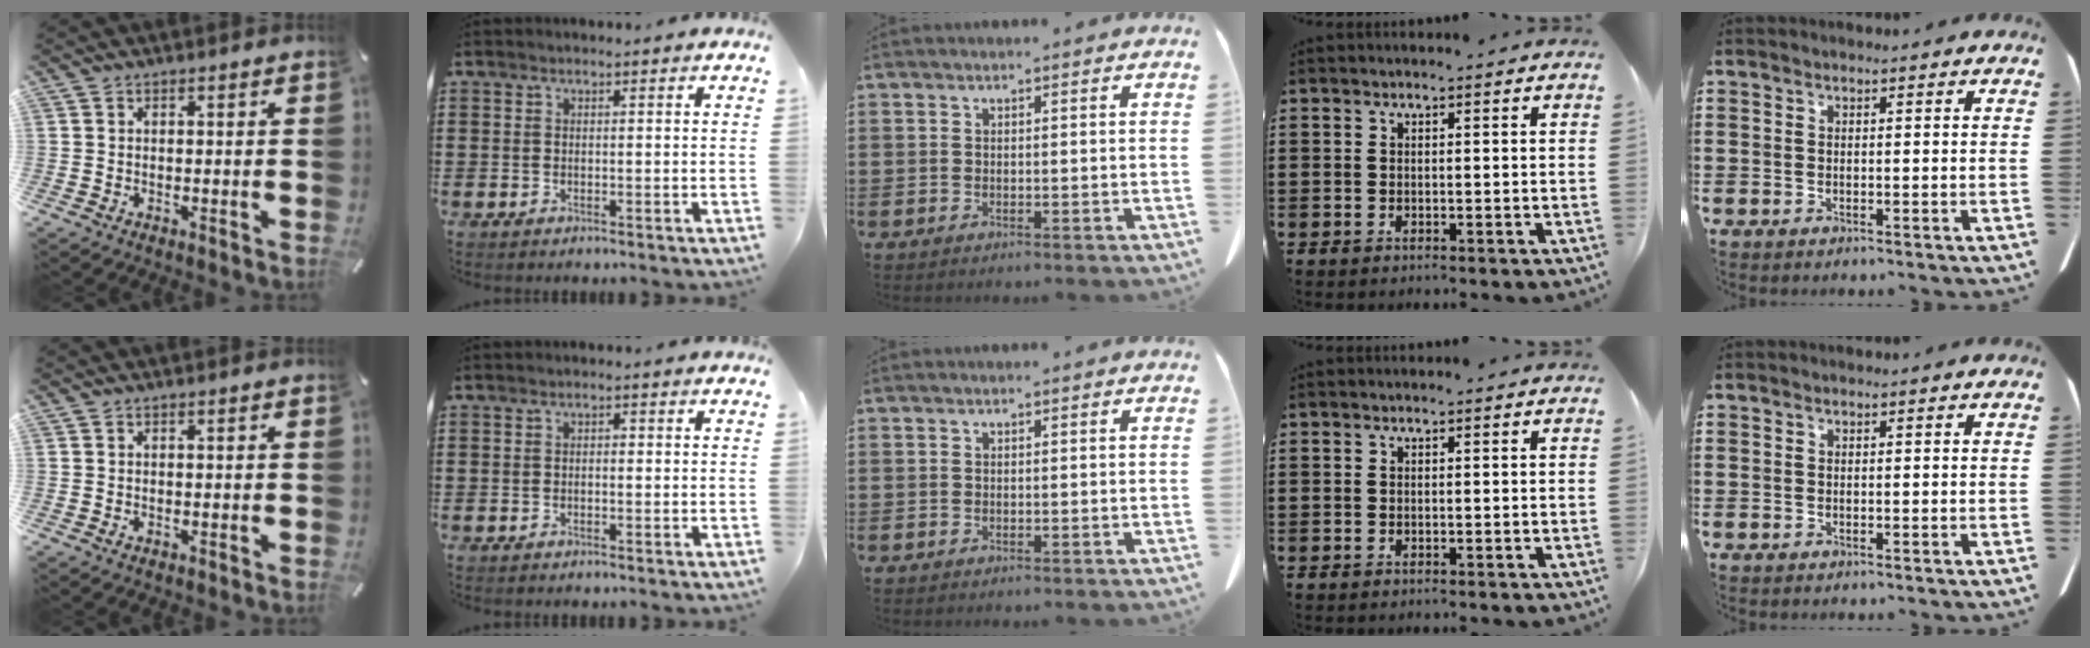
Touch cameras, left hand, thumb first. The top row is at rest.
{"index": {"total": 0.6, "force": [-0.2, 0.3, 0.5], "torque": [-0.012, -0.003, -0.004]}}